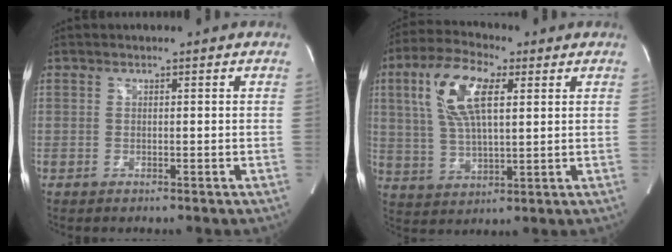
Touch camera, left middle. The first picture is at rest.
{"total": 12.1, "force": [3.9, 4.2, 10.7], "torque": [-0.226, 0.020, 0.074]}